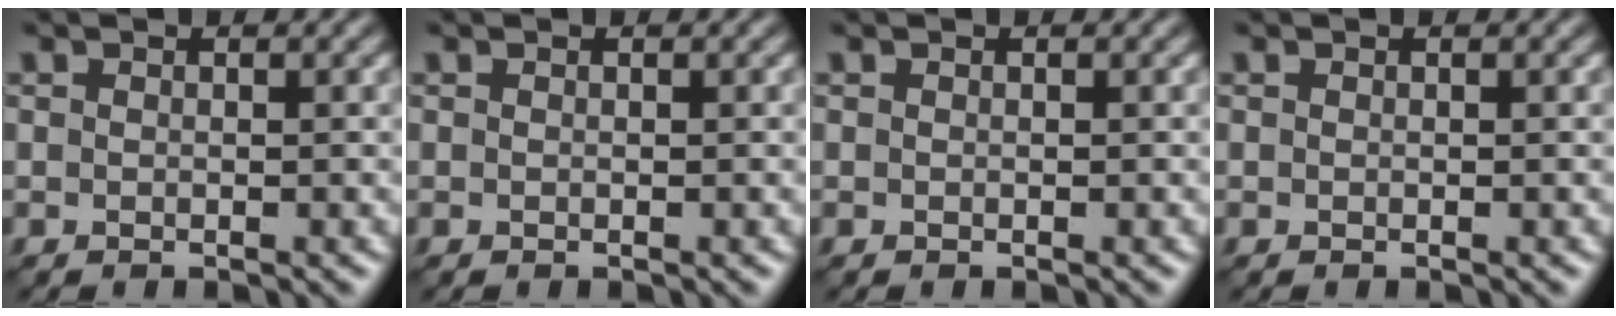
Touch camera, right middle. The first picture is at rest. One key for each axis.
{"total": 0.0}
{"total": 0.0}
{"total": 0.0}